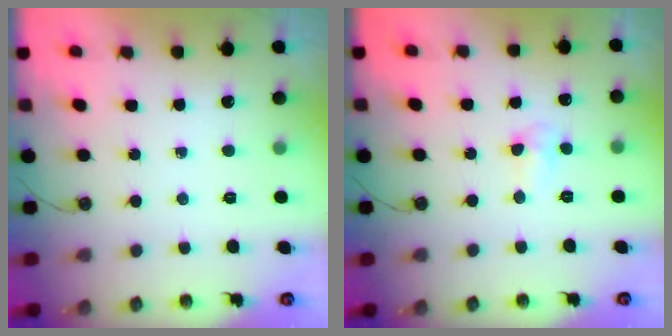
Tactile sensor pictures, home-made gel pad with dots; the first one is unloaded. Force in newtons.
{"total": 4.7, "press": 4.6, "slide": 0.7}